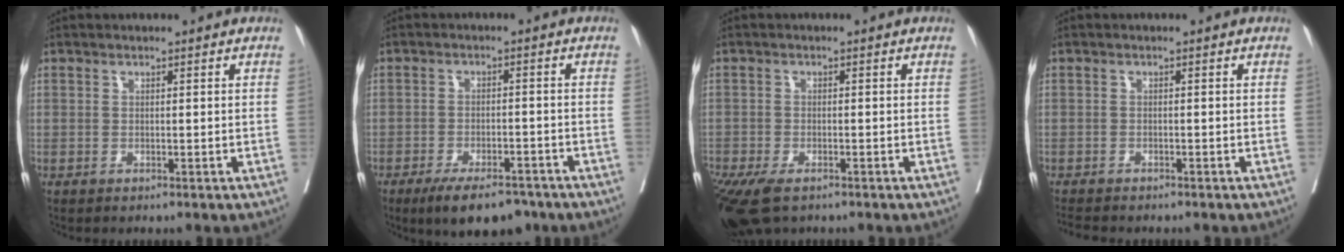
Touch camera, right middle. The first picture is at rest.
{"total": 8.8, "force": [-6.7, 3.1, 4.8], "torque": [-0.074, -0.006, -0.106]}
{"total": 10.0, "force": [-6.9, 3.9, 6.1], "torque": [-0.130, -0.022, -0.113]}
{"total": 4.1, "force": [-3.7, 0.8, 1.5], "torque": [-0.029, -0.012, -0.058]}